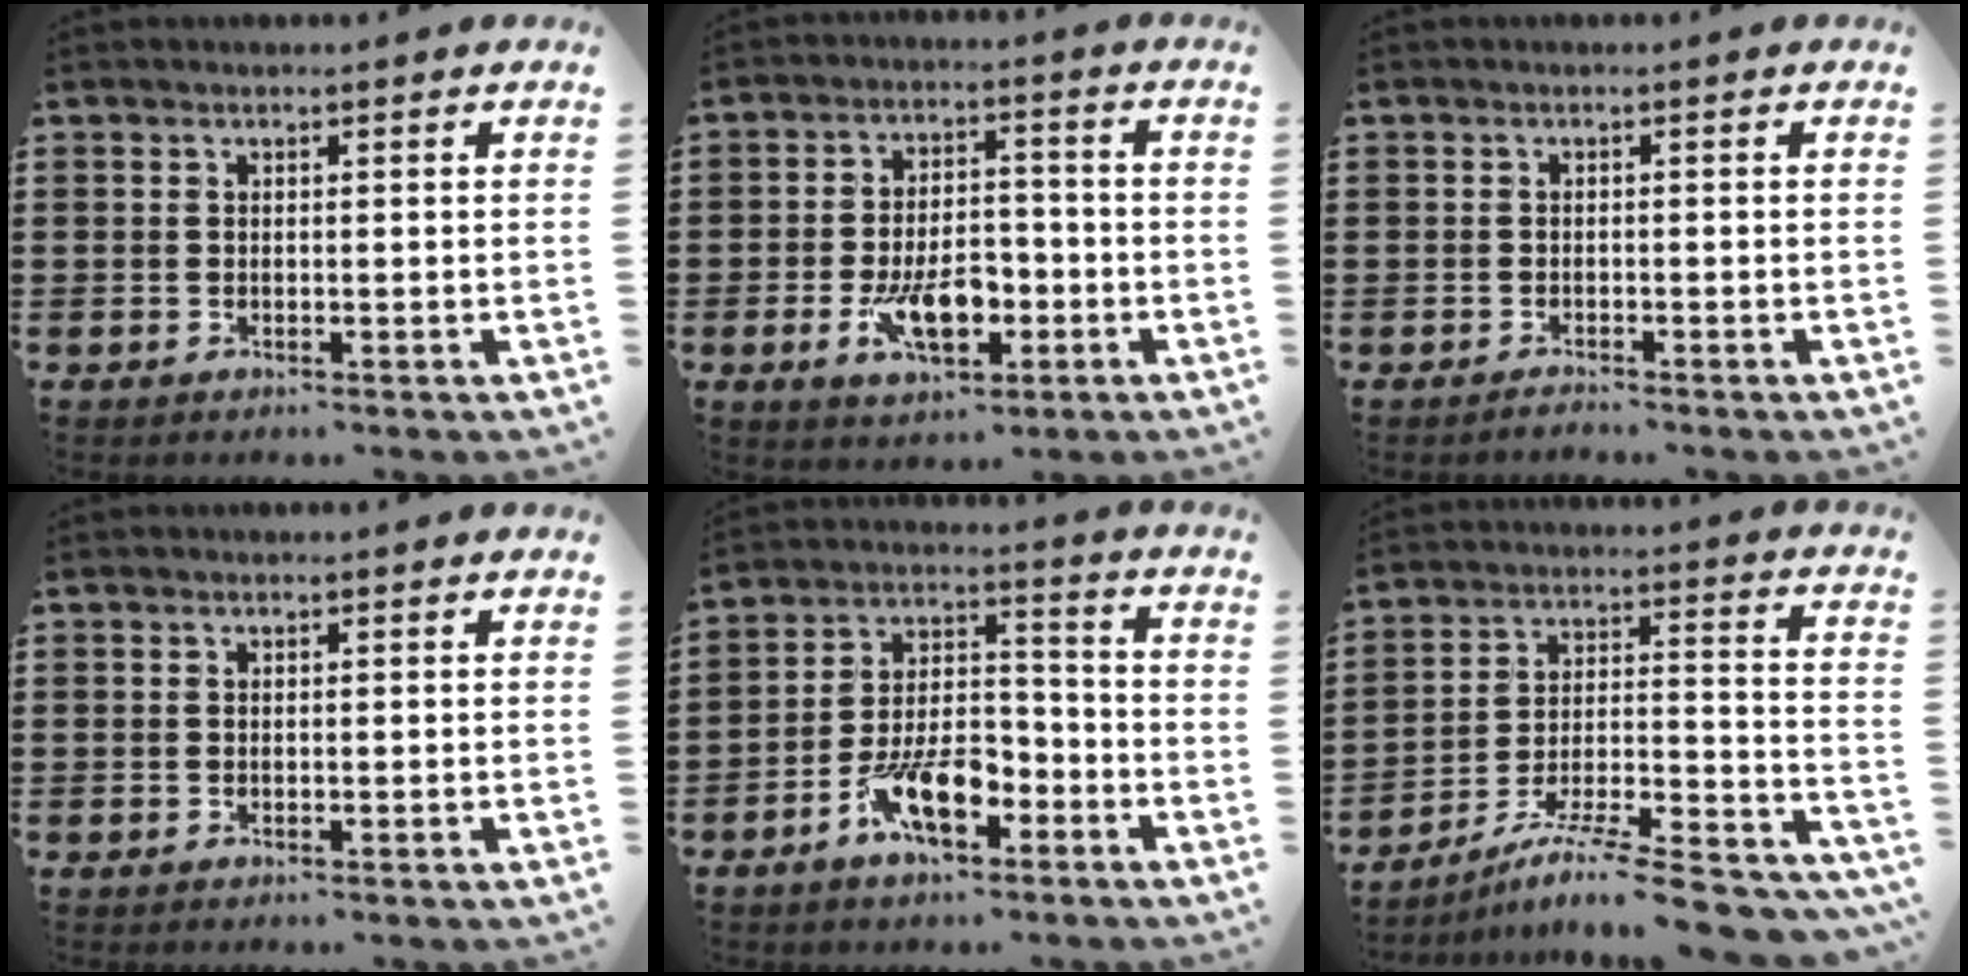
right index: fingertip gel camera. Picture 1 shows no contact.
{"total": 9.0, "force": [-3.3, 4.4, 7.1], "torque": [-0.117, -0.001, -0.056]}
{"total": 0.9, "force": [-0.9, -0.1, 0.0], "torque": [-0.002, 0.000, -0.018]}
{"total": 0.0}
{"total": 10.1, "force": [-5.5, 4.4, 7.2], "torque": [-0.144, 0.011, -0.097]}
{"total": 10.4, "force": [-8.6, 0.3, 5.8], "torque": [-0.082, 0.011, -0.168]}